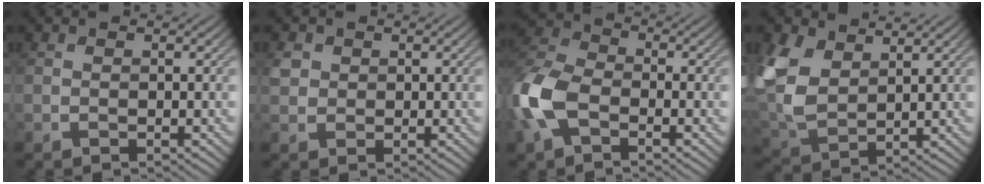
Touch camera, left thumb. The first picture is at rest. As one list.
[{"total": 1.8, "force": [0.8, 1.6, 0.4], "torque": [-0.015, 0.004, 0.016]}, {"total": 9.7, "force": [-3.3, 5.9, 7.0], "torque": [-0.188, -0.005, -0.084]}, {"total": 9.3, "force": [4.7, 5.1, 6.1], "torque": [-0.186, 0.009, 0.102]}]